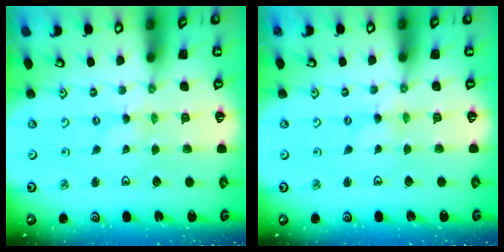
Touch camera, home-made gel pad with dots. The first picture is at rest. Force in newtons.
{"total": 0.0}